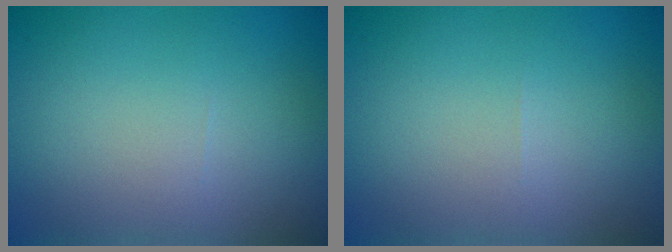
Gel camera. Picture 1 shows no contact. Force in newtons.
{"total": 0.0}